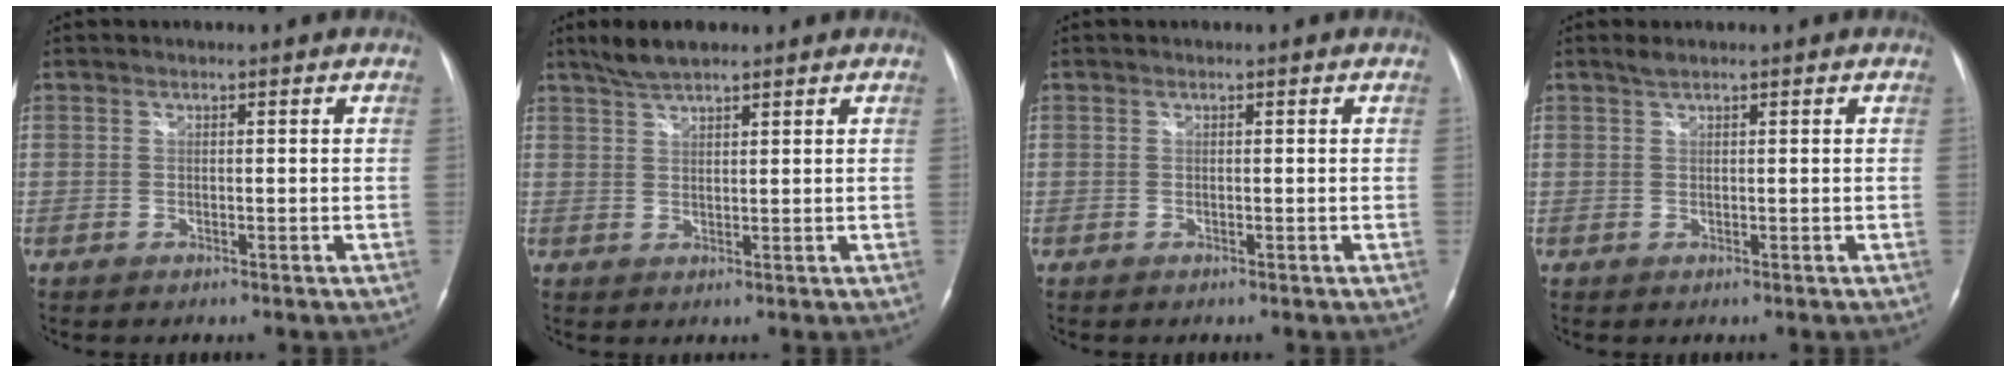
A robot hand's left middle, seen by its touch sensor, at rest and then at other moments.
{"total": 4.5, "force": [3.7, 1.0, 2.3], "torque": [-0.057, 0.012, 0.071]}
{"total": 0.0}
{"total": 1.0, "force": [0.8, 0.0, 0.5], "torque": [-0.013, 0.004, 0.020]}